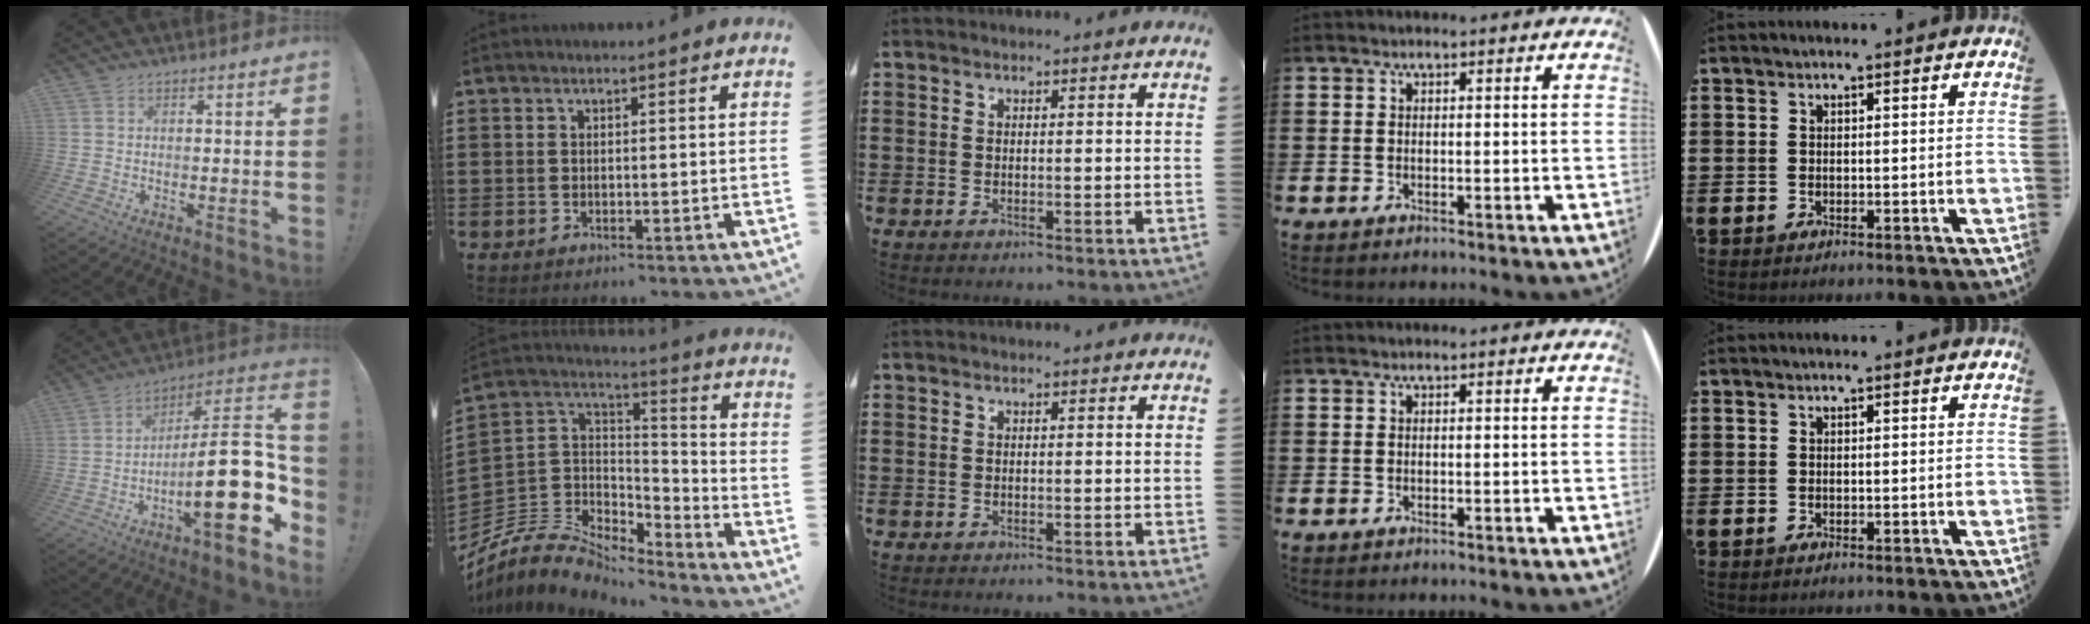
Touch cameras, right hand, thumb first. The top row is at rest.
{"thumb": {"total": 24.2, "force": [-5.3, 6.3, 22.7], "torque": [-0.365, 0.020, -0.083]}, "index": {"total": 6.8, "force": [-5.5, 3.6, 1.7], "torque": [-0.064, -0.004, -0.112]}}